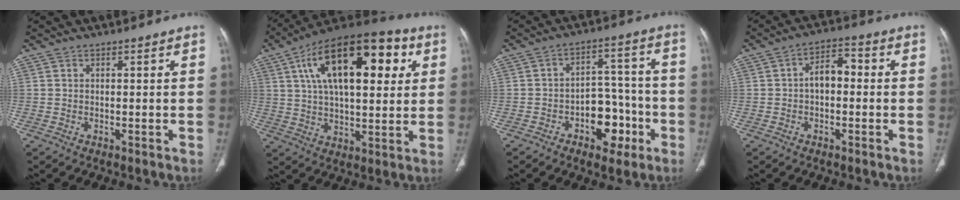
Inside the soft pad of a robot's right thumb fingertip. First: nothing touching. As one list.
[{"total": 24.4, "force": [8.0, 11.4, 20.0], "torque": [-0.300, 0.011, 0.120]}, {"total": 10.1, "force": [-4.3, 6.6, 6.2], "torque": [-0.045, 0.049, -0.060]}, {"total": 5.7, "force": [-0.4, 3.6, 4.4], "torque": [-0.059, 0.026, -0.015]}]